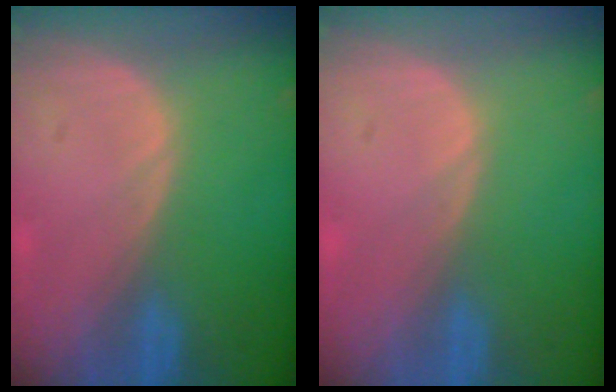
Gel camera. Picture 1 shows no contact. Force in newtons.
{"total": 0.0}